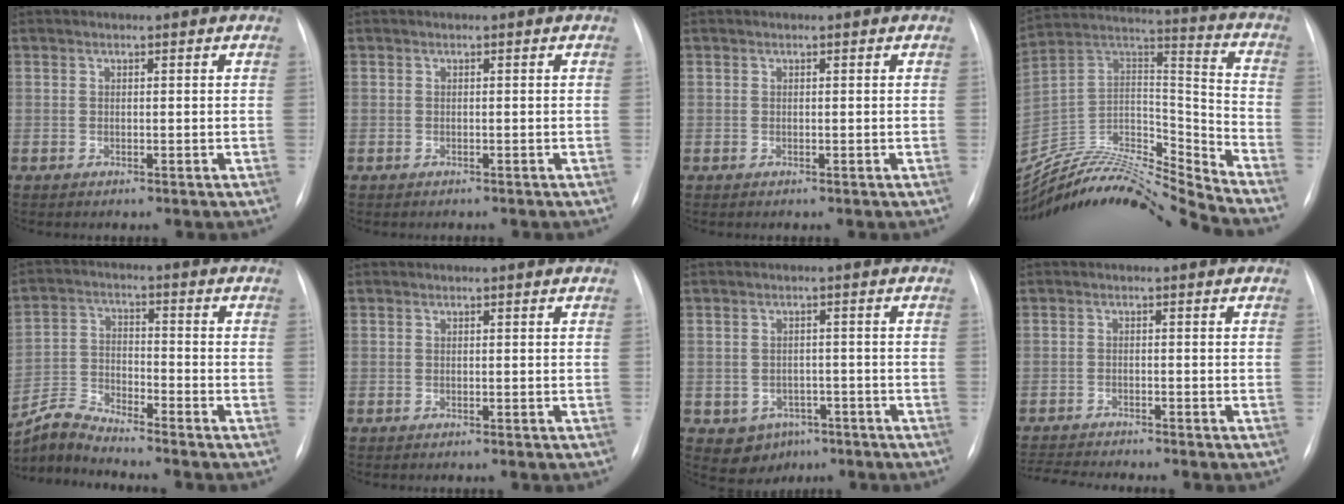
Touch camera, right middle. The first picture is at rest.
{"total": 0.9, "force": [-0.8, 0.3, 0.2], "torque": [-0.010, -0.002, -0.009]}
{"total": 0.0}
{"total": 21.0, "force": [-20.5, -0.6, 4.8], "torque": [-0.085, 0.041, -0.353]}
{"total": 6.2, "force": [-6.1, -0.9, -0.2], "torque": [-0.012, -0.007, -0.120]}
{"total": 0.0}
{"total": 5.2, "force": [-2.6, 4.2, 1.5], "torque": [-0.022, 0.008, -0.026]}
{"total": 5.7, "force": [-5.5, -0.8, 1.5], "torque": [-0.026, -0.017, -0.091]}